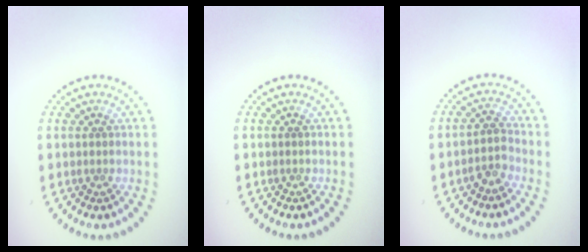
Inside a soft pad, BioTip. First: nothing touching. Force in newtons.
{"total": 0.0}
{"total": 1.8, "press": 1.4, "slide": 1.2}